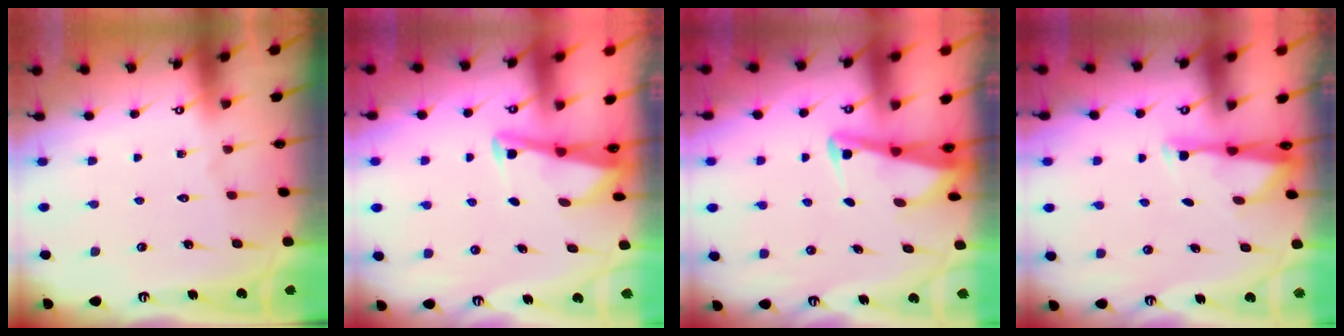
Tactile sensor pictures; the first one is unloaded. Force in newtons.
{"total": 2.8, "press": 2.8, "slide": 0.4}
{"total": 2.9, "press": 2.9, "slide": 0.3}
{"total": 2.8, "press": 2.8, "slide": 0.5}